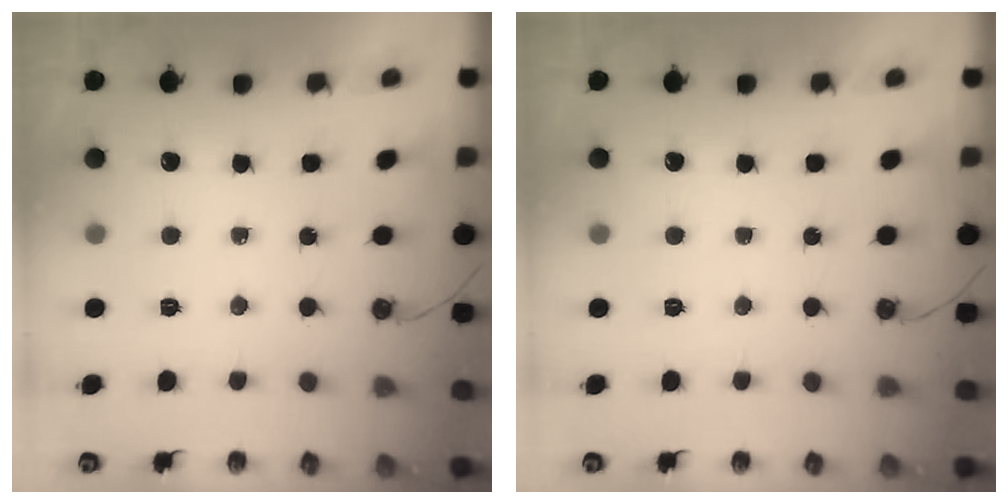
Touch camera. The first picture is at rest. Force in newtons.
{"total": 0.0}